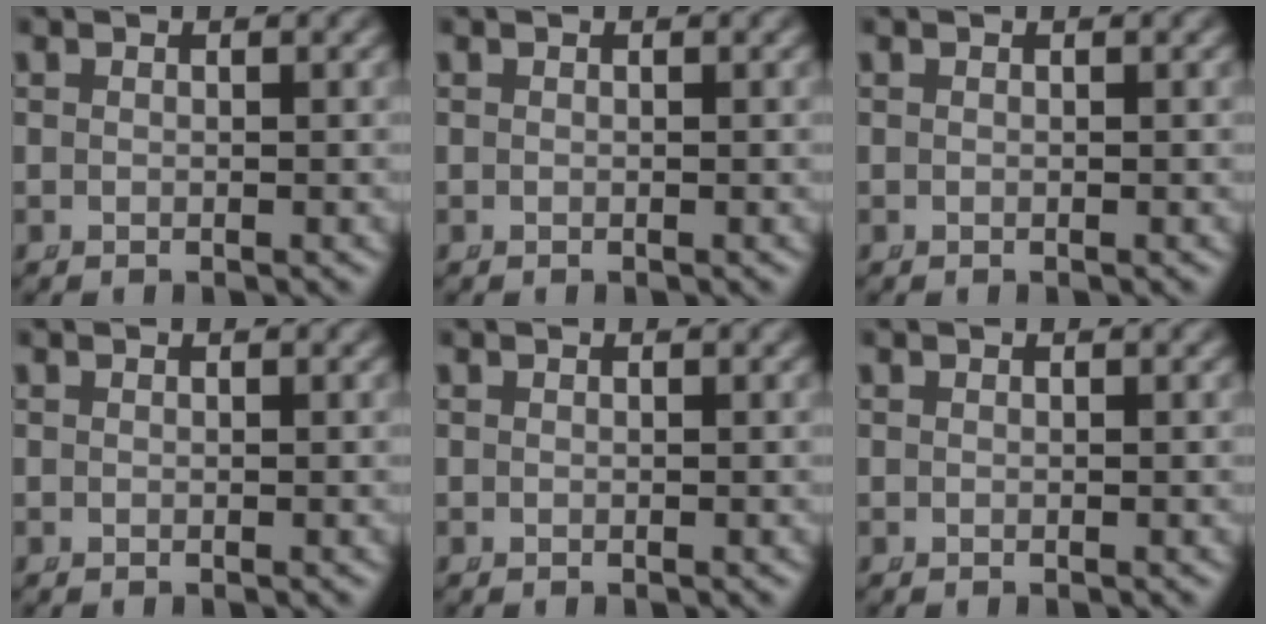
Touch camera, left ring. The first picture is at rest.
{"total": 0.0}
{"total": 0.0}
{"total": 0.0}
{"total": 0.0}
{"total": 0.0}